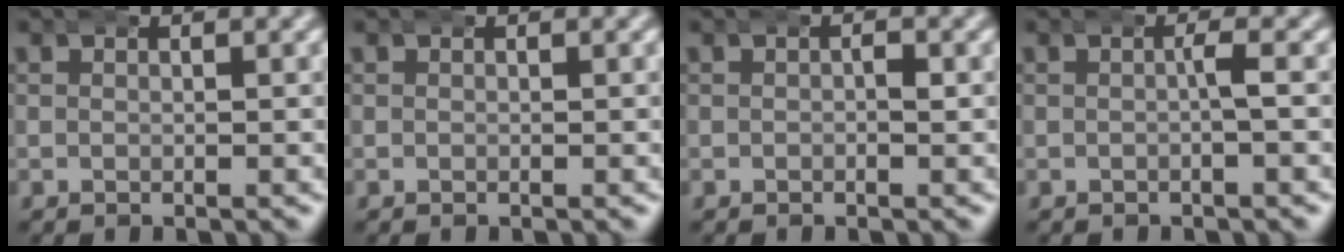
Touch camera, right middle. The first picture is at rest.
{"total": 0.0}
{"total": 0.6, "force": [0.0, 0.2, 0.5], "torque": [-0.011, -0.005, 0.002]}
{"total": 0.9, "force": [-0.3, -0.3, 0.8], "torque": [-0.012, 0.000, -0.004]}